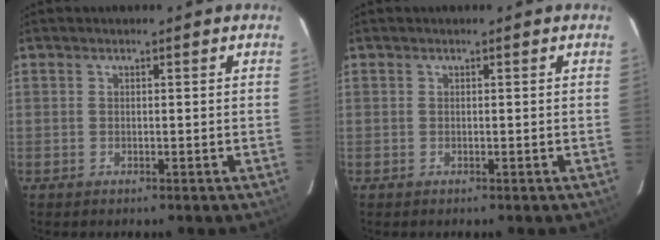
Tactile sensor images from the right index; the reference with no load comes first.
{"total": 0.0}